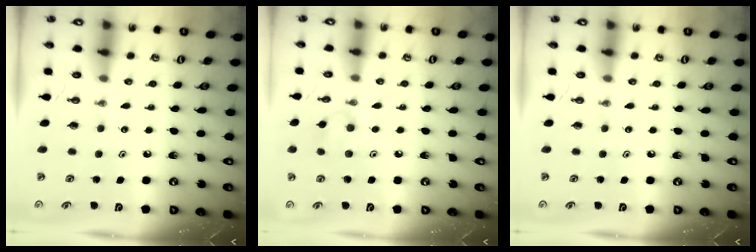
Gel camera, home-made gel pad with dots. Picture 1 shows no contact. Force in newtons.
{"total": 6.2, "press": 6.1, "slide": 0.9}
{"total": 0.0}